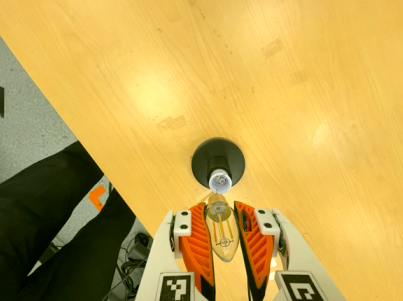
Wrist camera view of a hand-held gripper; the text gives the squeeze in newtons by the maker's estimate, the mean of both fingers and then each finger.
{"total": 23.5, "left": 25.8, "right": 21.1}